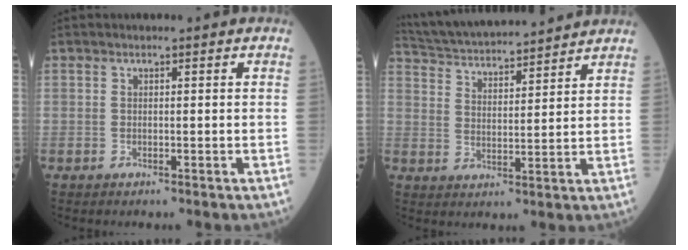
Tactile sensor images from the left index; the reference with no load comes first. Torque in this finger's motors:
{"motor_torque": [-0.37, -0.78, 0.13, 0.06]}